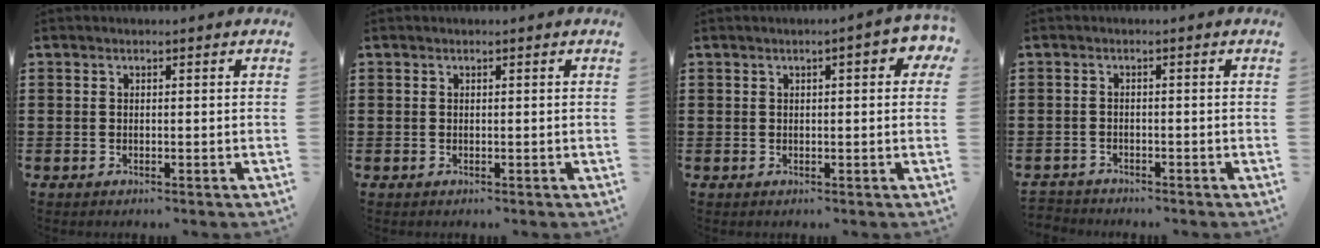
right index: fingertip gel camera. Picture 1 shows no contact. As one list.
[{"total": 0.0}, {"total": 3.1, "force": [0.9, 0.8, 2.9], "torque": [-0.041, 0.000, 0.009]}, {"total": 1.5, "force": [-1.4, 0.4, -0.2], "torque": [-0.001, 0.004, -0.034]}]